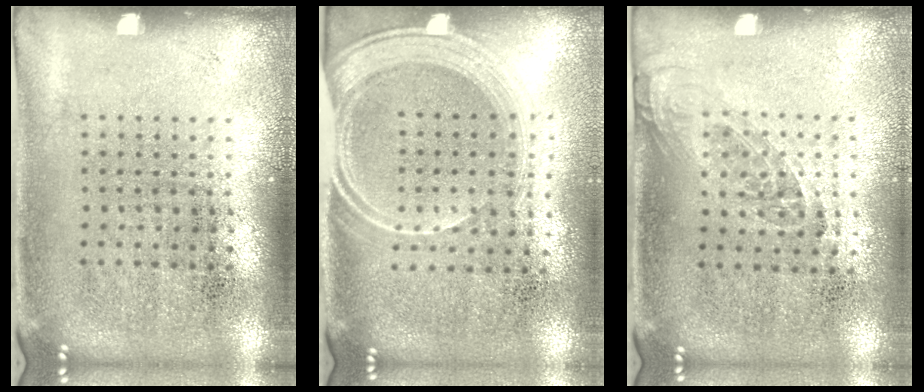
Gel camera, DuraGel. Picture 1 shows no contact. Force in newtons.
{"total": 2.0, "press": 1.7, "slide": 1.1}
{"total": 1.2, "press": 1.0, "slide": 0.7}